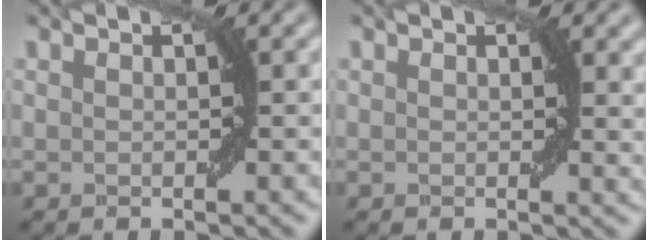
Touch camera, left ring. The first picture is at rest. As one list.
[{"total": 1.7, "force": [0.8, 0.6, 1.4], "torque": [-0.010, -0.005, 0.014]}]